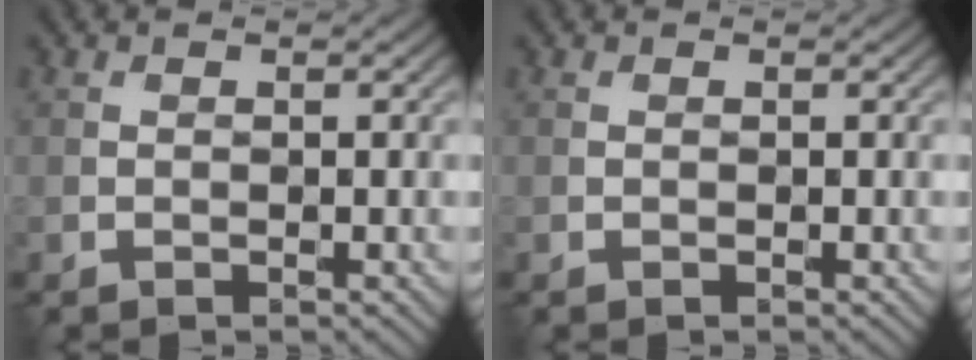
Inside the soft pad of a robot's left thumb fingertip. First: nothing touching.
{"total": 0.0}